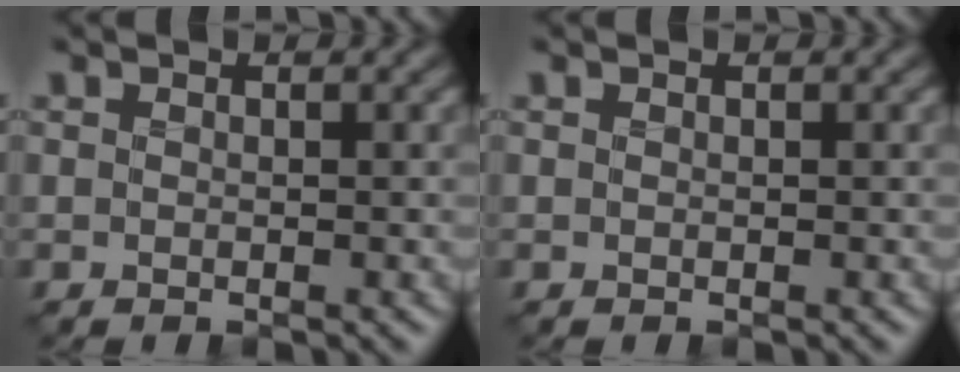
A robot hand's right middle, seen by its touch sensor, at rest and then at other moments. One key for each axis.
{"total": 0.0}